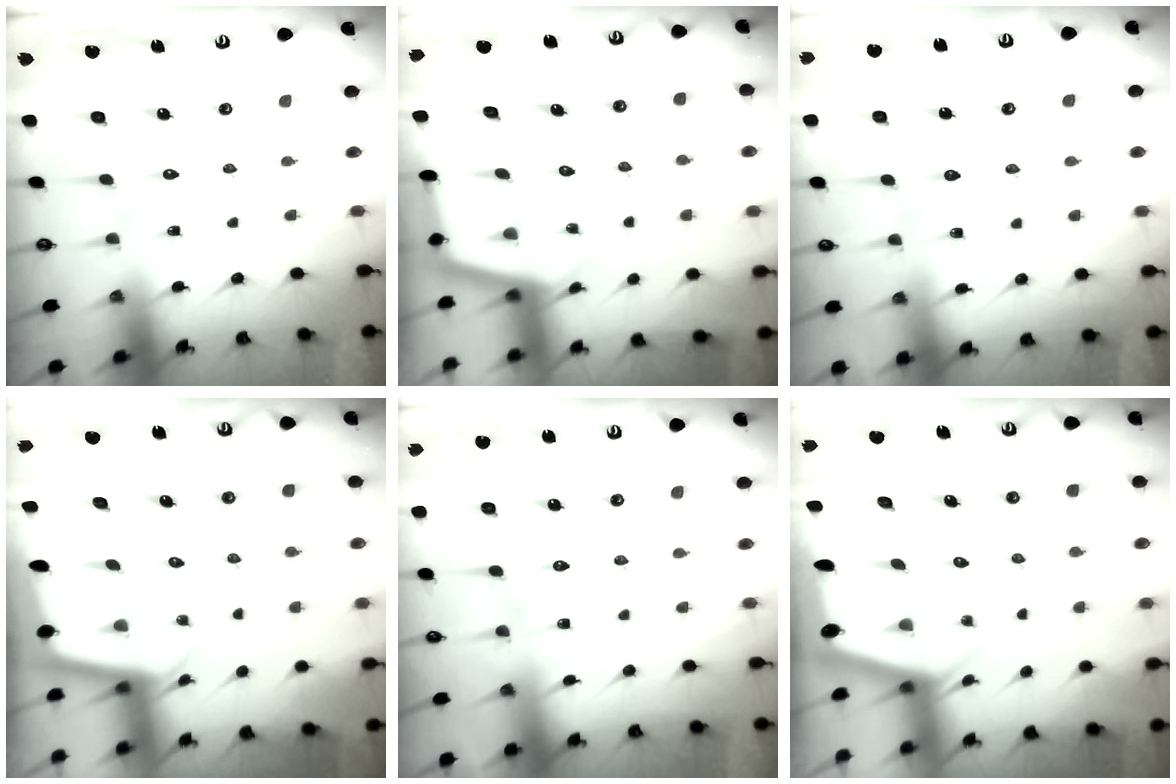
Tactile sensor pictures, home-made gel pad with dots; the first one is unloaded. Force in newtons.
{"total": 2.9, "press": 2.9, "slide": 0.3}
{"total": 3.9, "press": 3.9, "slide": 0.4}
{"total": 2.0, "press": 2.0, "slide": 0.3}
{"total": 4.8, "press": 4.8, "slide": 0.6}
{"total": 1.9, "press": 1.8, "slide": 0.3}